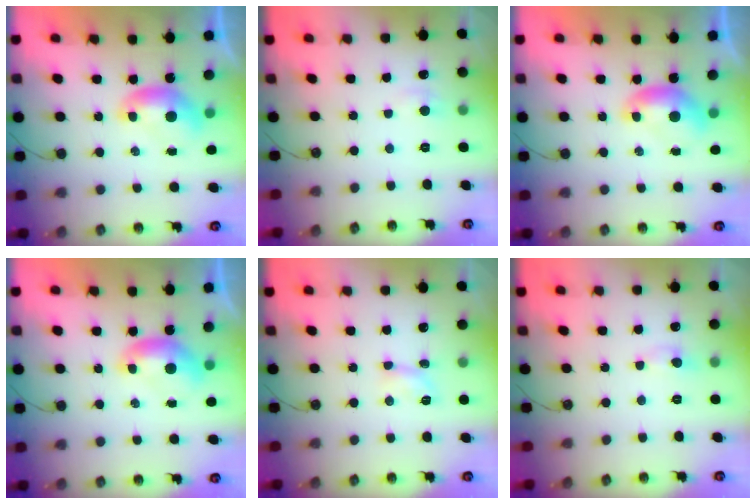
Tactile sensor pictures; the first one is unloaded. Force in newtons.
{"total": 1.3, "press": 1.1, "slide": 0.5}
{"total": 0.0}
{"total": 0.0}
{"total": 2.9, "press": 2.9, "slide": 0.5}
{"total": 0.7, "press": 0.5, "slide": 0.6}